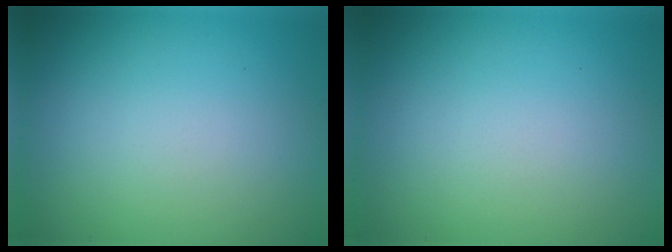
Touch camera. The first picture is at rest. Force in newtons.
{"total": 0.0}